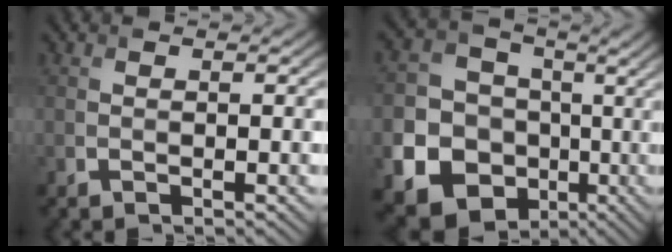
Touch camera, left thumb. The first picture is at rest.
{"total": 15.9, "force": [-4.4, 14.1, 5.9], "torque": [-0.158, -0.041, -0.081]}